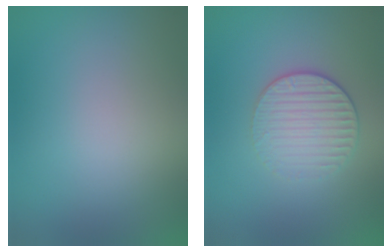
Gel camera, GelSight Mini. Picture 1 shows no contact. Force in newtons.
{"total": 3.3, "press": 2.6, "slide": 1.9}